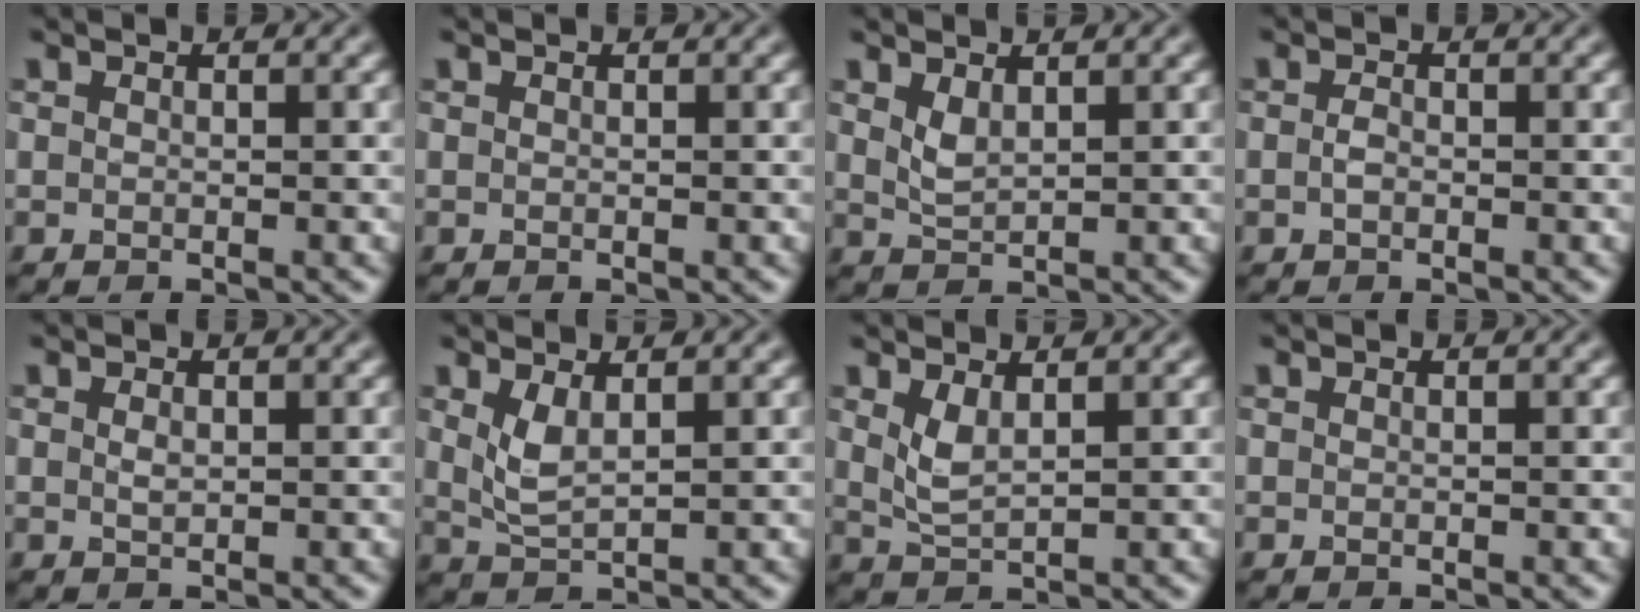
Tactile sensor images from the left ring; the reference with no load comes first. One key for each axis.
{"total": 0.0}
{"total": 1.6, "fx": 0.9, "fy": 0.6, "fz": 1.1, "tx": -0.028, "ty": -0.003, "tz": 0.024}
{"total": 1.0, "fx": -0.3, "fy": 0.6, "fz": 0.8, "tx": -0.019, "ty": 0.001, "tz": -0.007}
{"total": 0.8, "fx": 0.2, "fy": 0.5, "fz": 0.7, "tx": -0.015, "ty": -0.001, "tz": 0.004}
{"total": 2.4, "fx": 1.1, "fy": 0.8, "fz": 2.0, "tx": -0.050, "ty": -0.006, "tz": 0.027}
{"total": 2.1, "fx": 1.1, "fy": 0.7, "fz": 1.7, "tx": -0.043, "ty": -0.006, "tz": 0.027}
{"total": 0.0}